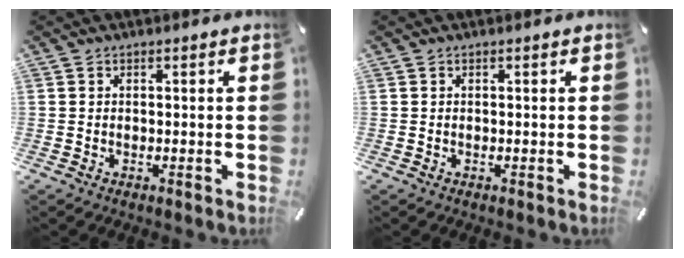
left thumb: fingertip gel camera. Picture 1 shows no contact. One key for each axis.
{"total": 0.0}